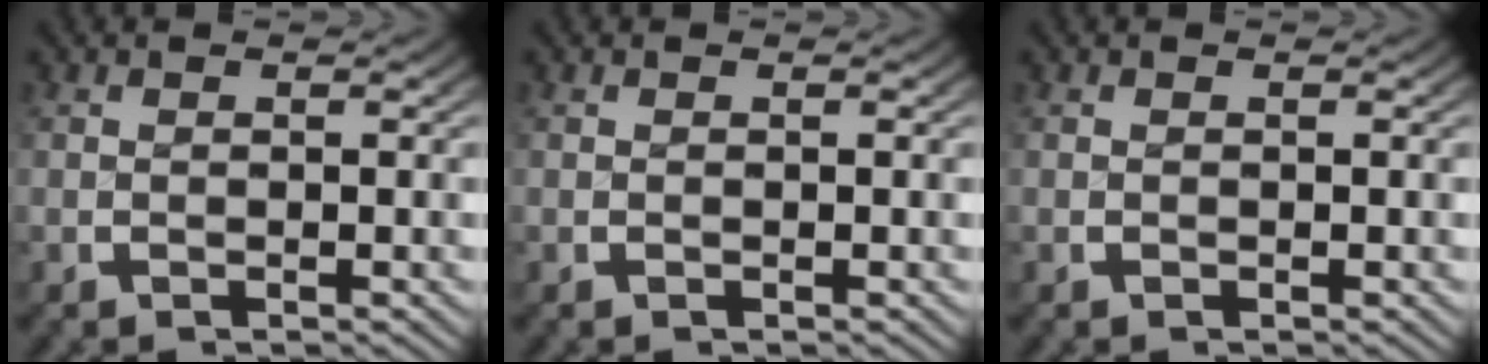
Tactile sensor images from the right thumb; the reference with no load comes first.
{"total": 0.0}
{"total": 0.0}